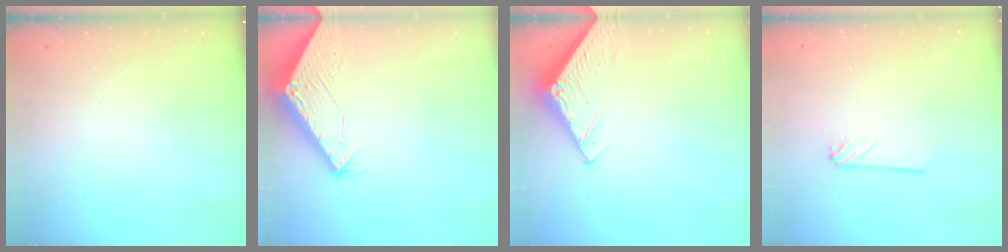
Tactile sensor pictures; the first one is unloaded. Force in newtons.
{"total": 2.8, "press": 2.8, "slide": 0.1}
{"total": 5.0, "press": 4.9, "slide": 0.5}
{"total": 2.4, "press": 2.4, "slide": 0.2}